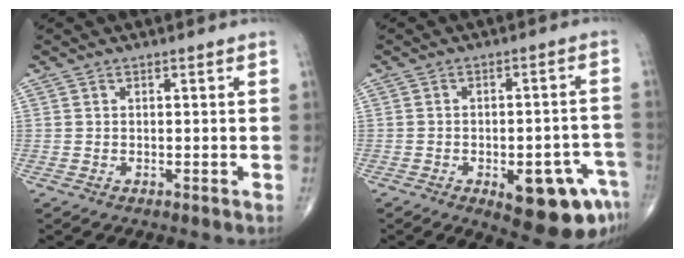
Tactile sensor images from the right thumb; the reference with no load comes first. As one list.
[{"total": 13.7, "force": [-6.4, 5.4, 10.8], "torque": [-0.102, 0.033, -0.071]}]